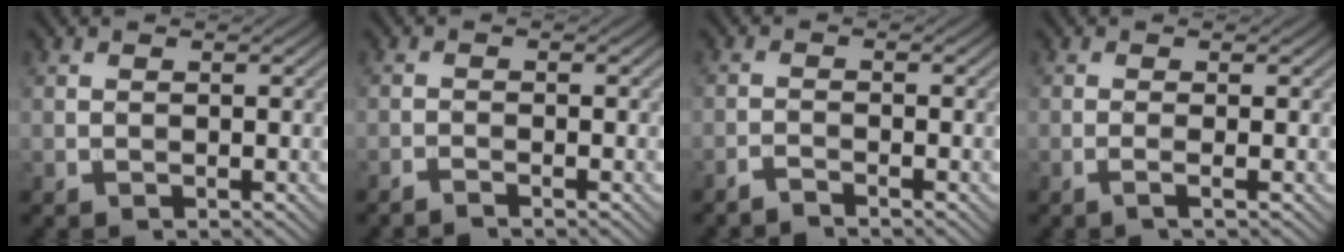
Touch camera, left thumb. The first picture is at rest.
{"total": 1.3, "force": [-1.1, 0.0, 0.7], "torque": [-0.007, 0.000, -0.029]}
{"total": 1.8, "force": [-1.6, 0.1, 0.7], "torque": [-0.011, -0.003, -0.042]}
{"total": 1.5, "force": [-0.4, 0.1, 1.5], "torque": [-0.026, 0.003, -0.017]}